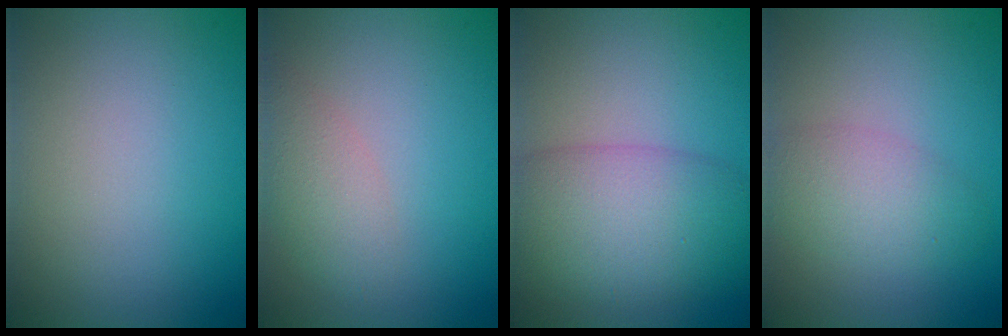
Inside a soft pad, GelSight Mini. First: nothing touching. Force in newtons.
{"total": 2.8, "press": 2.8, "slide": 0.1}
{"total": 7.9, "press": 7.9, "slide": 0.2}
{"total": 3.4, "press": 3.4, "slide": 0.0}